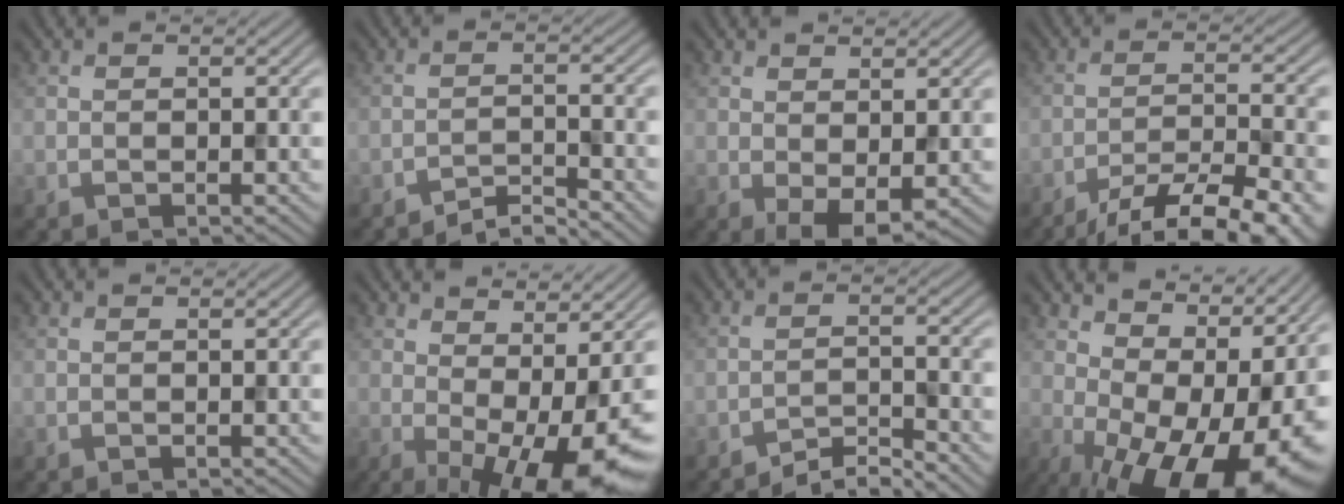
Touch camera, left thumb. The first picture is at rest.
{"total": 3.1, "force": [-2.9, 0.2, 1.2], "torque": [-0.016, 0.006, -0.059]}
{"total": 3.3, "force": [0.4, 1.6, 2.8], "torque": [-0.055, -0.008, 0.013]}
{"total": 12.4, "force": [-9.6, 2.5, 7.4], "torque": [-0.127, -0.012, -0.135]}
{"total": 0.0}
{"total": 11.6, "force": [-1.9, 4.1, 10.7], "torque": [-0.146, 0.000, -0.019]}
{"total": 3.6, "force": [-3.3, 0.3, 1.5], "torque": [-0.022, 0.005, -0.065]}
{"total": 16.5, "force": [0.1, 8.5, 14.1], "torque": [-0.167, -0.005, 0.024]}